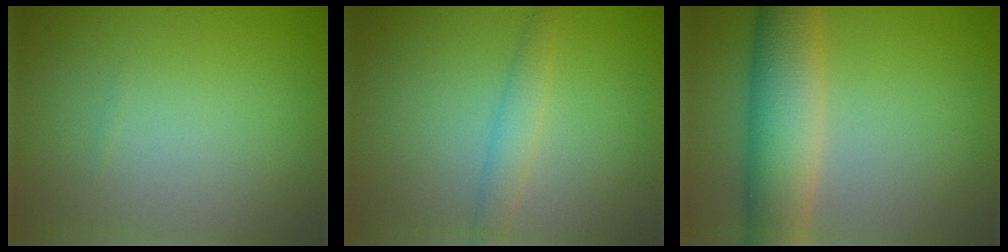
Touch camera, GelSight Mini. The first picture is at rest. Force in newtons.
{"total": 2.0, "press": 2.0, "slide": 0.0}
{"total": 8.5, "press": 8.5, "slide": 0.4}